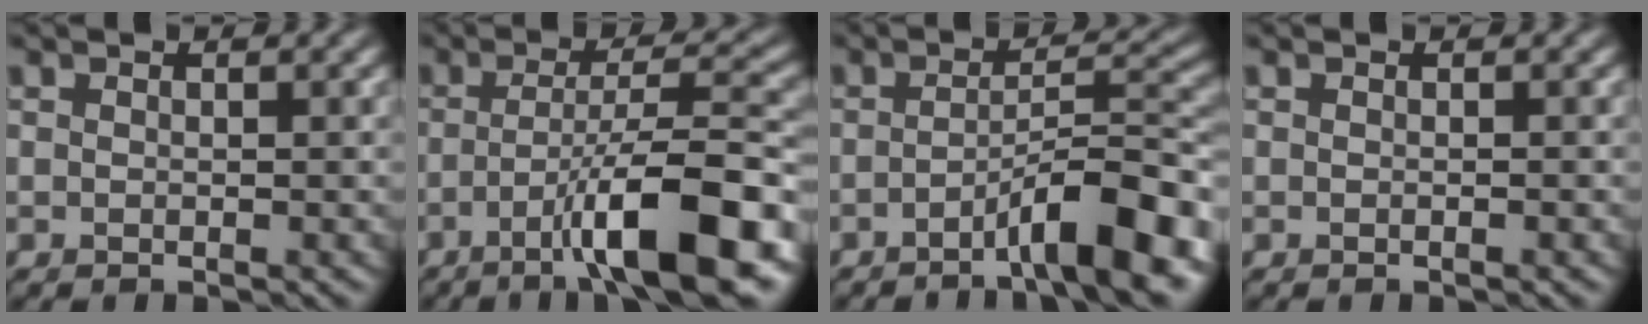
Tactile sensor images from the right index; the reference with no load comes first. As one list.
[{"total": 10.1, "force": [-4.3, 1.9, 8.9], "torque": [-0.127, 0.016, -0.073]}, {"total": 7.7, "force": [-4.0, 1.3, 6.4], "torque": [-0.090, 0.019, -0.066]}, {"total": 0.0}]